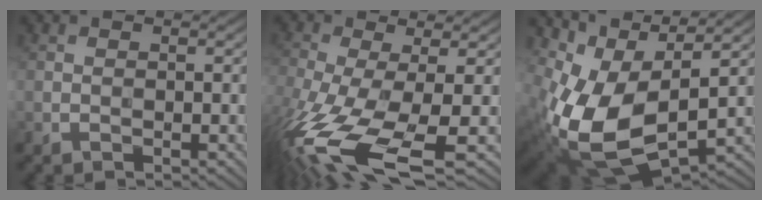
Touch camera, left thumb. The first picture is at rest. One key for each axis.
{"total": 13.8, "fx": -5.7, "fy": 4.7, "fz": 11.7, "tx": -0.277, "ty": -0.037, "tz": -0.091}
{"total": 13.2, "fx": 1.4, "fy": 6.7, "fz": 11.3, "tx": -0.249, "ty": -0.027, "tz": 0.040}